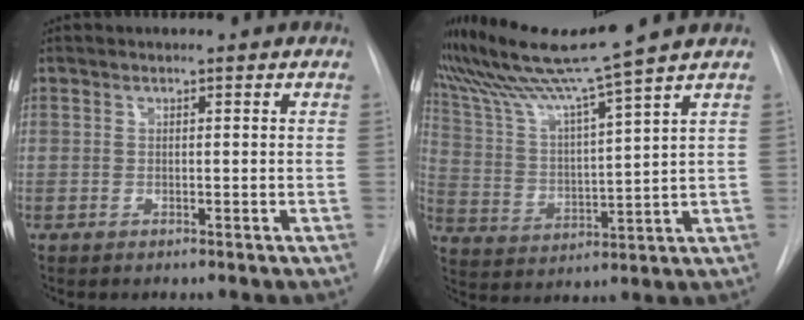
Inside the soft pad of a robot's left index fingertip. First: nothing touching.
{"total": 13.3, "force": [11.2, -2.6, 6.6], "torque": [-0.124, -0.003, 0.205]}